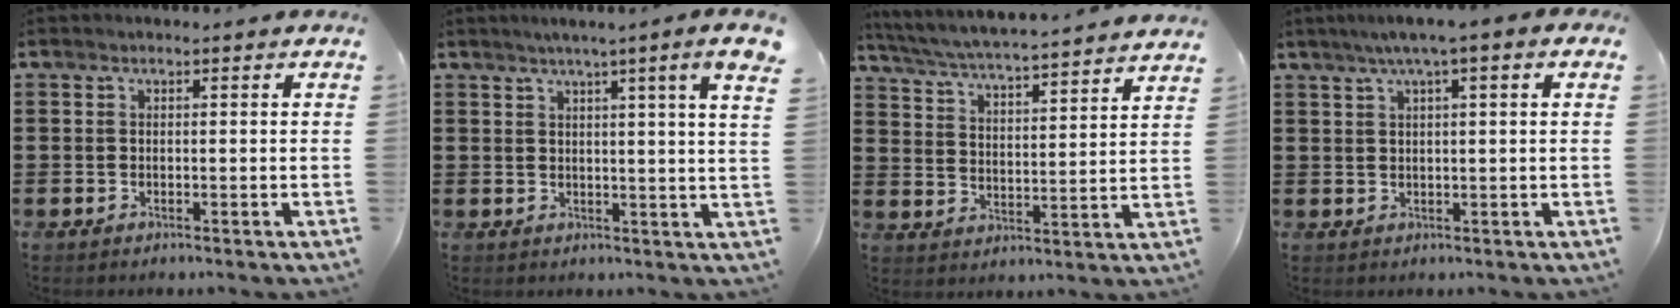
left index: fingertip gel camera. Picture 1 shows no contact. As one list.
[{"total": 4.9, "force": [2.8, -1.4, 3.7], "torque": [-0.076, -0.013, 0.044]}, {"total": 4.7, "force": [4.5, -0.7, 1.2], "torque": [-0.047, -0.038, 0.069]}, {"total": 3.3, "force": [1.2, 0.0, 3.0], "torque": [-0.059, 0.002, 0.019]}]